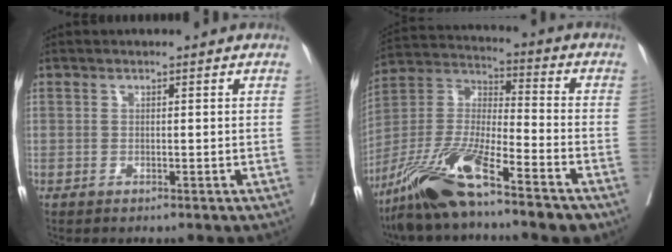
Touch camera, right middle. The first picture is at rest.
{"total": 16.6, "force": [-11.6, 2.3, 11.7], "torque": [-0.257, -0.019, -0.215]}